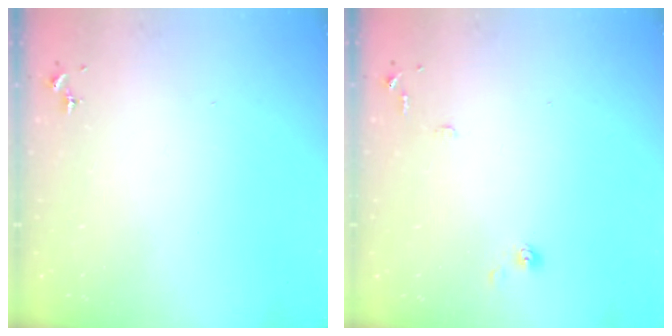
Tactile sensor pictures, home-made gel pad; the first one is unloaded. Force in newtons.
{"total": 7.8, "press": 7.8, "slide": 0.6}